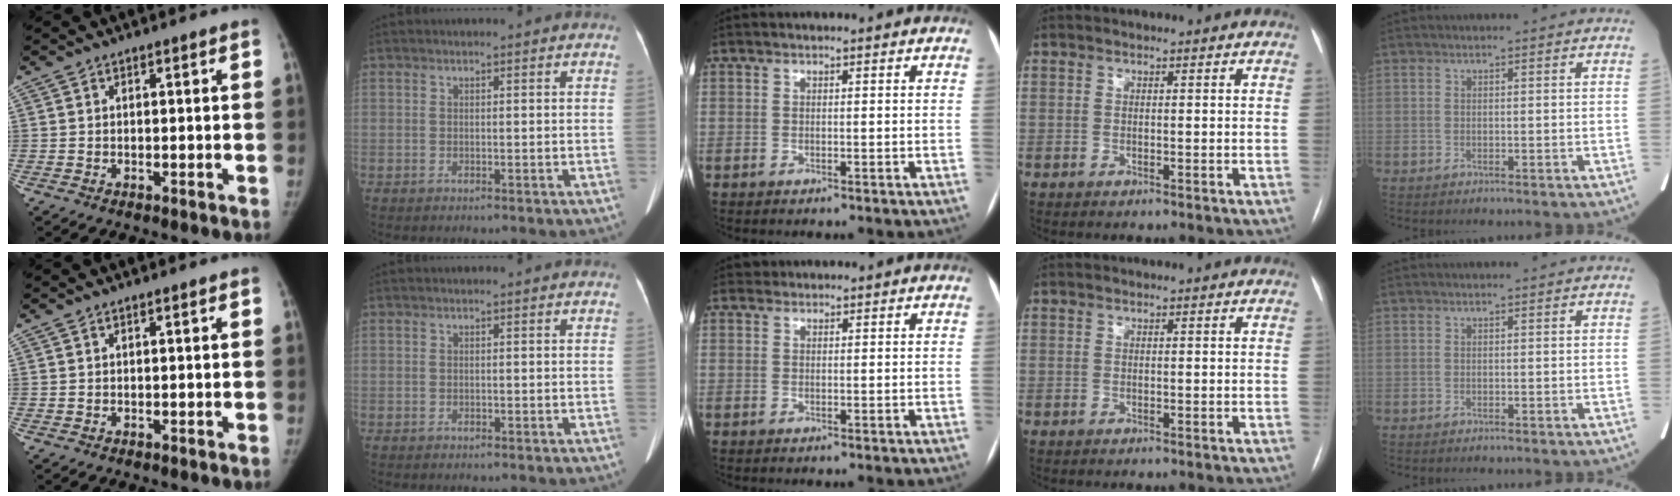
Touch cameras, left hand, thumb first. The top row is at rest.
{"middle": {"total": 0.7, "force": [0.6, 0.4, -0.2], "torque": [0.003, 0.005, 0.009]}}